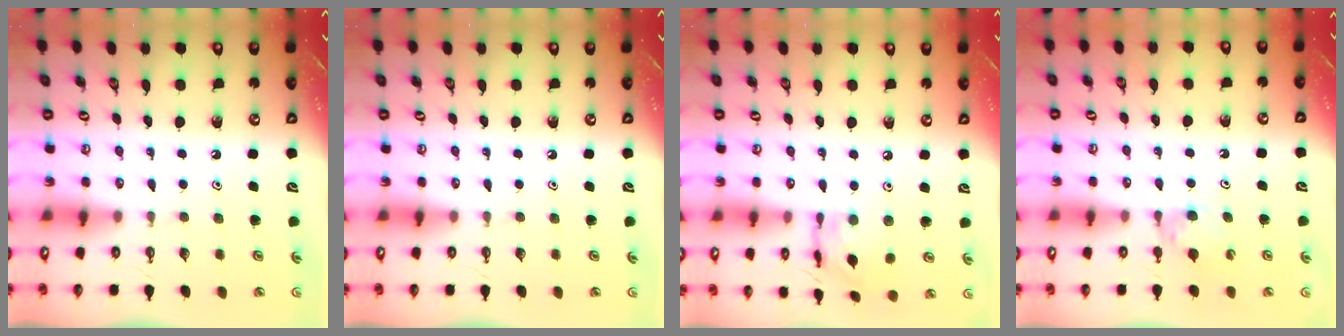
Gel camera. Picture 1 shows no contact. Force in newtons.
{"total": 0.0}
{"total": 10.6, "press": 10.6, "slide": 0.8}
{"total": 4.1, "press": 3.9, "slide": 0.9}